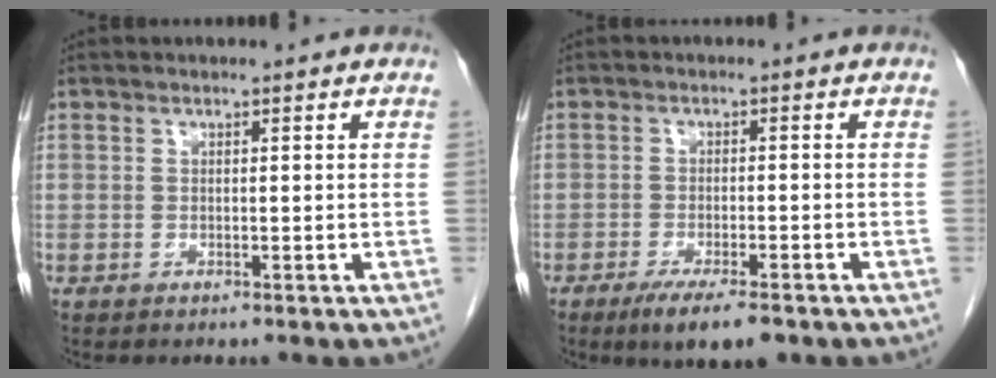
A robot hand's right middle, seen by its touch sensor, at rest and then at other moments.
{"total": 7.0, "force": [-4.7, 1.3, 4.9], "torque": [-0.077, -0.014, -0.072]}